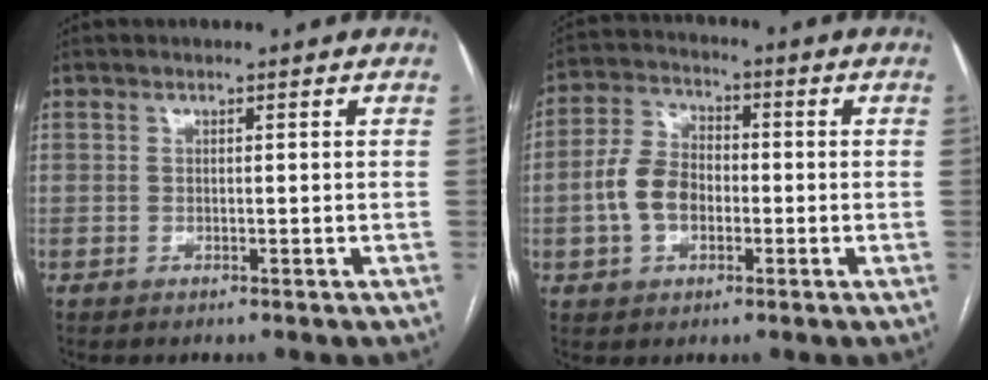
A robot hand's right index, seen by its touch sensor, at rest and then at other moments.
{"total": 8.3, "force": [-1.6, 5.6, 5.9], "torque": [-0.136, 0.022, -0.032]}